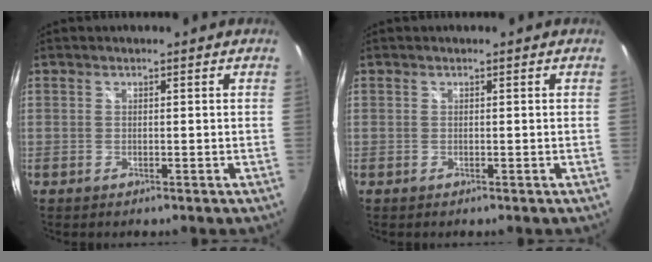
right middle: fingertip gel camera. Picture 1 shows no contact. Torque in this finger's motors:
{"motor_torque": [0.00, 0.00, -0.01, 0.00]}